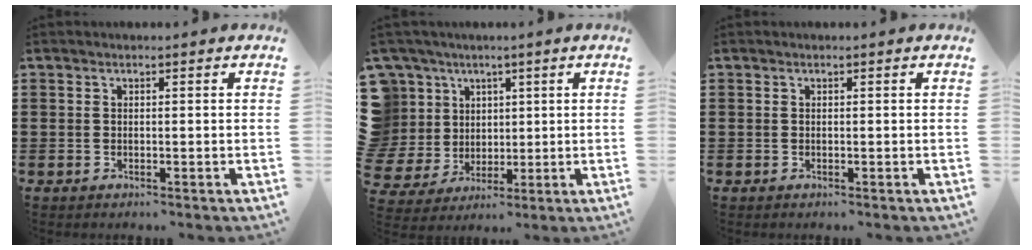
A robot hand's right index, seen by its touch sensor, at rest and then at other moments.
{"total": 8.5, "force": [2.7, 8.0, 0.9], "torque": [-0.070, -0.012, 0.055]}
{"total": 0.0}